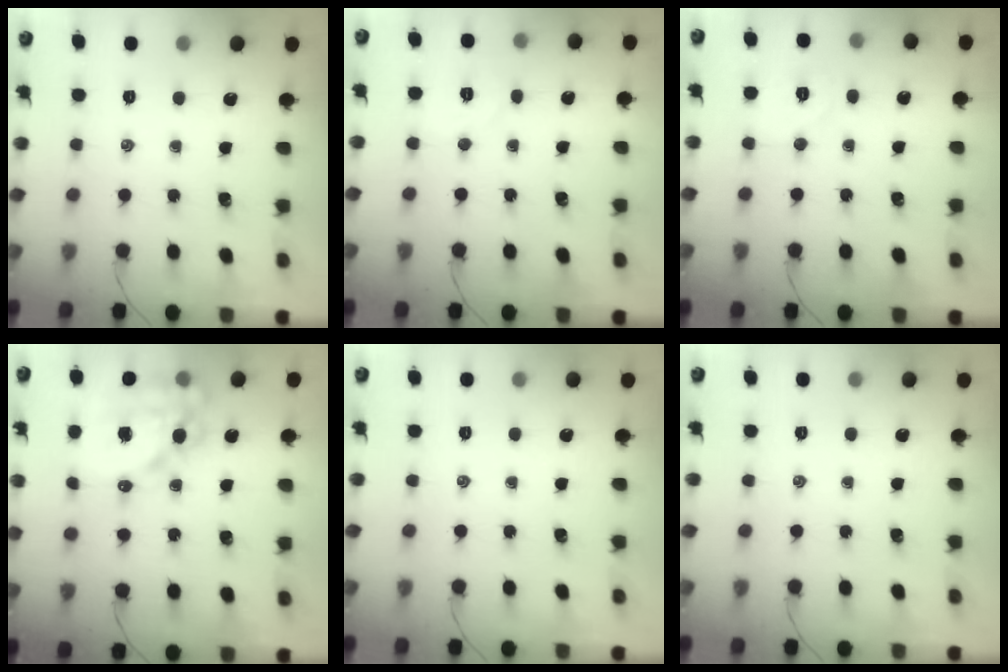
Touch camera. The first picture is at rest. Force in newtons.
{"total": 4.1, "press": 4.0, "slide": 1.0}
{"total": 5.8, "press": 5.7, "slide": 1.0}
{"total": 15.1, "press": 14.7, "slide": 3.6}
{"total": 0.0}
{"total": 0.0}